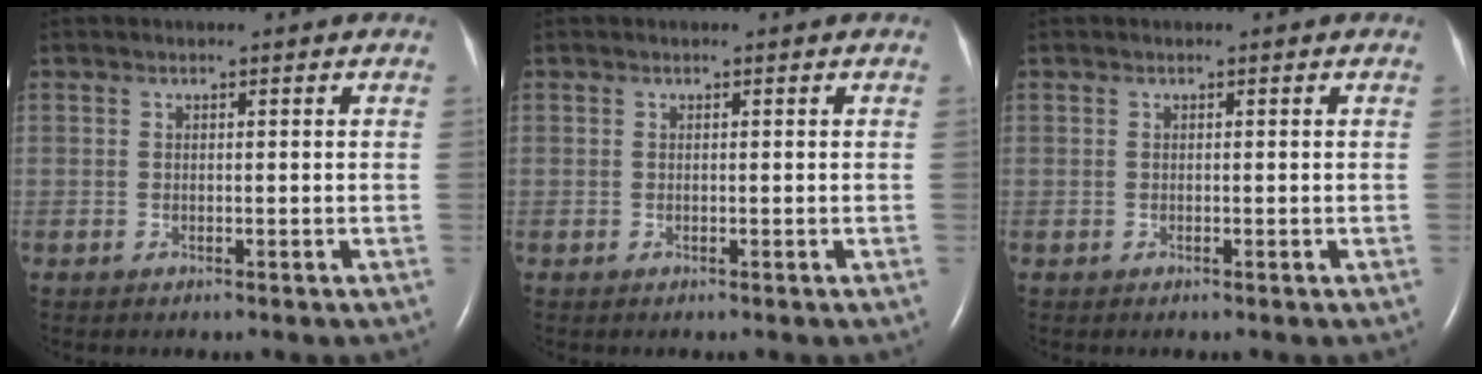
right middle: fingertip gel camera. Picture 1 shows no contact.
{"total": 0.0}
{"total": 0.0}